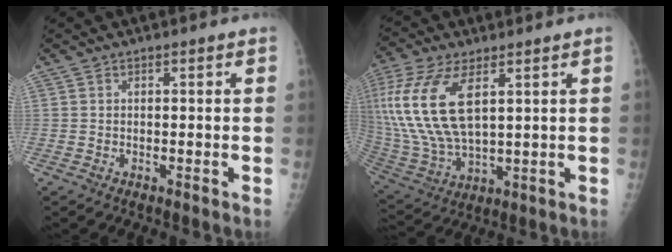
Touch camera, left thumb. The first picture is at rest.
{"total": 18.9, "force": [5.5, 8.6, 15.9], "torque": [-0.359, -0.018, 0.113]}